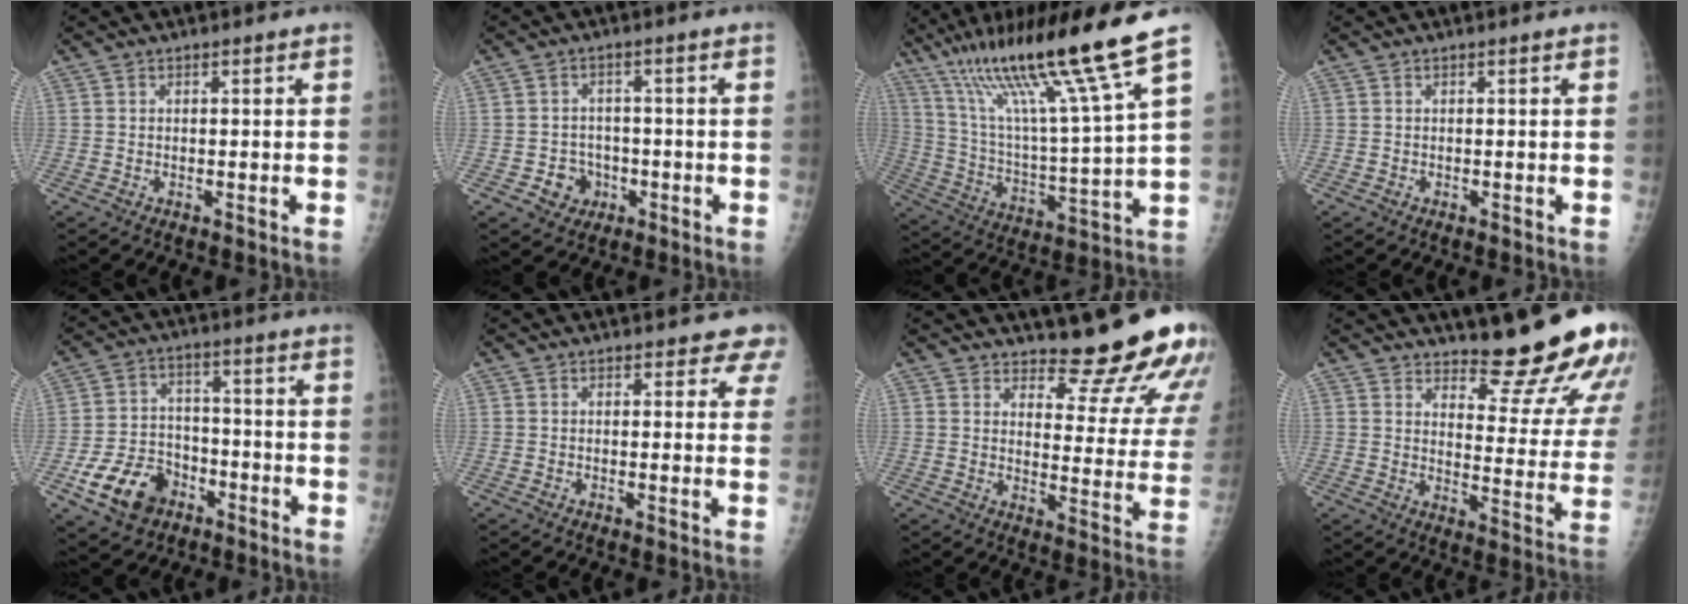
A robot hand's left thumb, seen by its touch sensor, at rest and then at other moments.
{"total": 4.8, "force": [-1.8, 4.2, 1.4], "torque": [0.003, 0.012, -0.024]}
{"total": 21.5, "force": [14.6, 0.1, 15.8], "torque": [-0.256, -0.060, 0.260]}
{"total": 0.0}
{"total": 11.6, "force": [-5.8, 8.4, 5.7], "torque": [-0.080, 0.031, -0.096]}
{"total": 4.2, "force": [3.6, 2.0, 0.5], "torque": [0.032, -0.017, 0.016]}
{"total": 15.2, "force": [13.8, 3.1, 5.6], "torque": [-0.030, -0.146, 0.166]}
{"total": 17.2, "force": [14.9, 3.3, 7.9], "torque": [-0.066, -0.151, 0.190]}